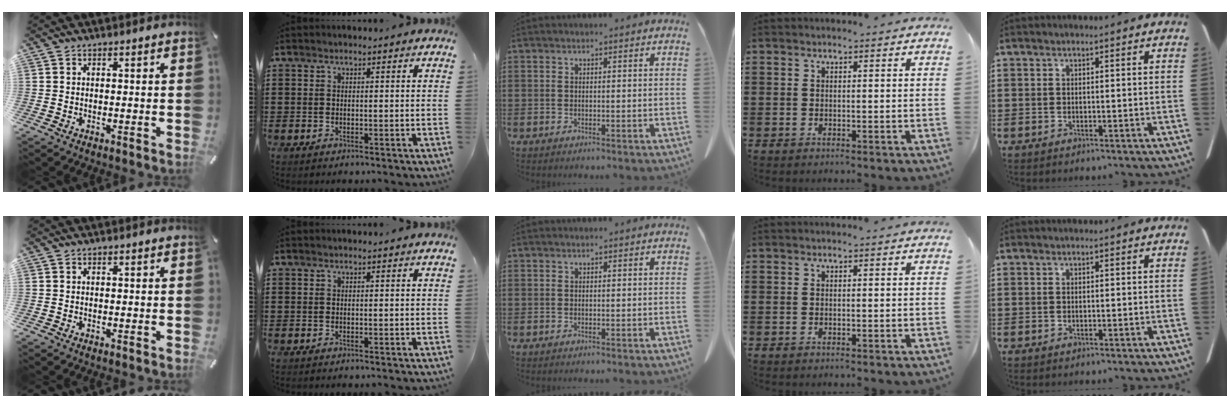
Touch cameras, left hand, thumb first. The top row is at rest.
{}